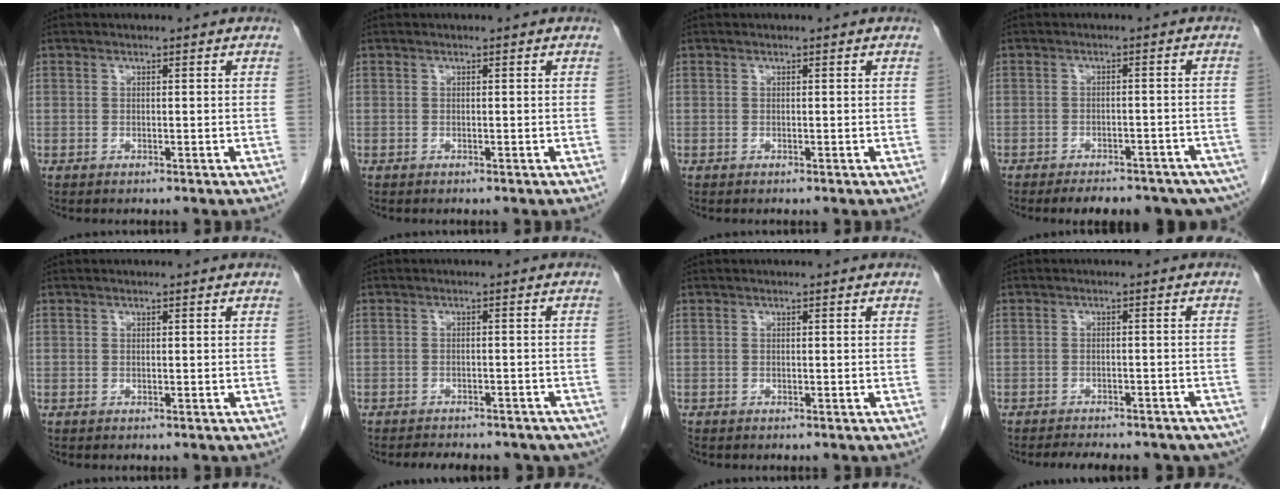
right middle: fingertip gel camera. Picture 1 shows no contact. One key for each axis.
{"total": 0.0}
{"total": 0.0}
{"total": 14.8, "fx": -11.2, "fy": 5.7, "fz": 7.8, "tx": -0.099, "ty": 0.000, "tz": -0.130}
{"total": 0.0}
{"total": 13.9, "fx": -11.4, "fy": 5.7, "fz": 5.6, "tx": -0.103, "ty": 0.000, "tz": -0.121}
{"total": 0.6, "fx": -0.6, "fy": 0.3, "fz": 0.1, "tx": -0.007, "ty": 0.000, "tz": -0.013}
{"total": 15.3, "fx": -12.8, "fy": 5.6, "fz": 6.3, "tx": -0.114, "ty": -0.001, "tz": -0.141}